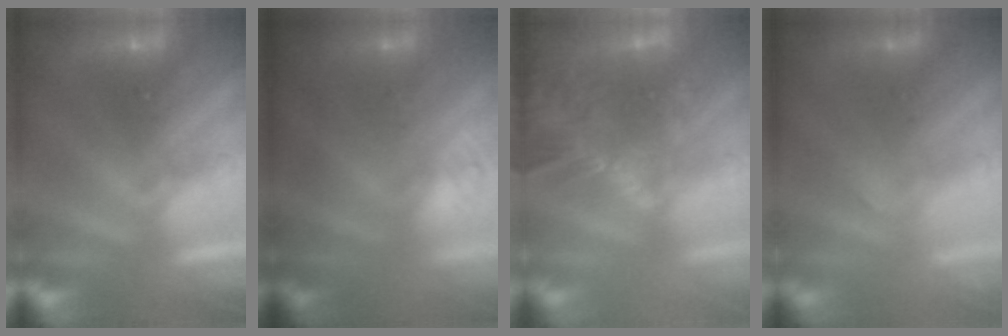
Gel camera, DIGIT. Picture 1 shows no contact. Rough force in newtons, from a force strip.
{"total": 2.8}
{"total": 6.9}
{"total": 1.1}